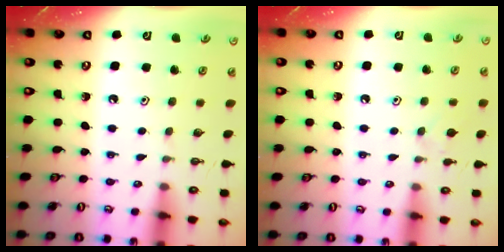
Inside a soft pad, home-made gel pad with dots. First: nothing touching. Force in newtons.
{"total": 3.8, "press": 3.8, "slide": 0.7}